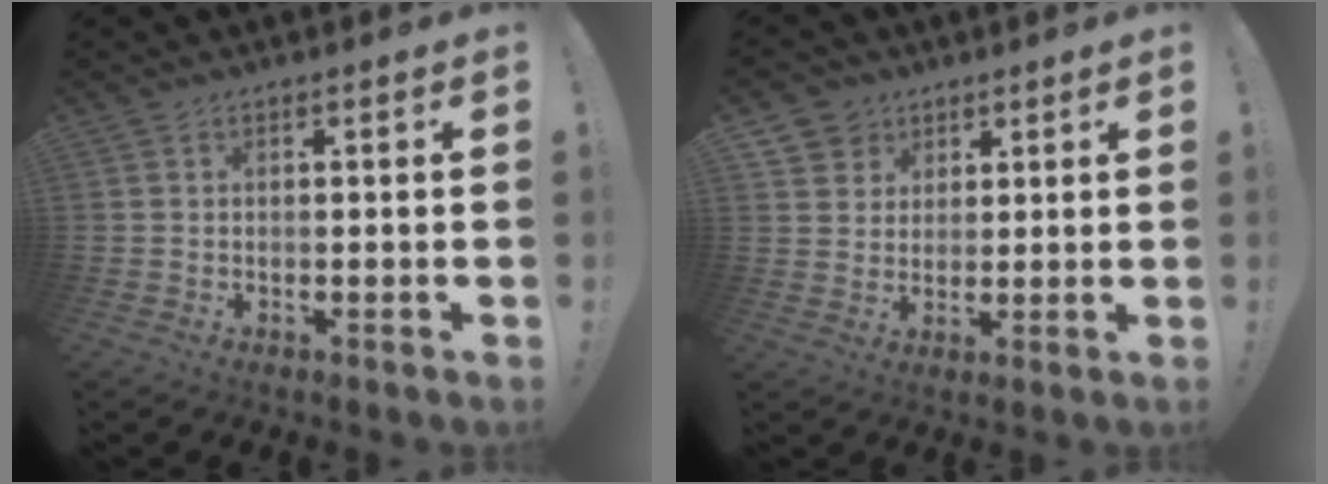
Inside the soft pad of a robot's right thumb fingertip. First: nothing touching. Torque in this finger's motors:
{"motor_torque": [-0.08, 0.21, 0.12, 0.12, 0.21]}